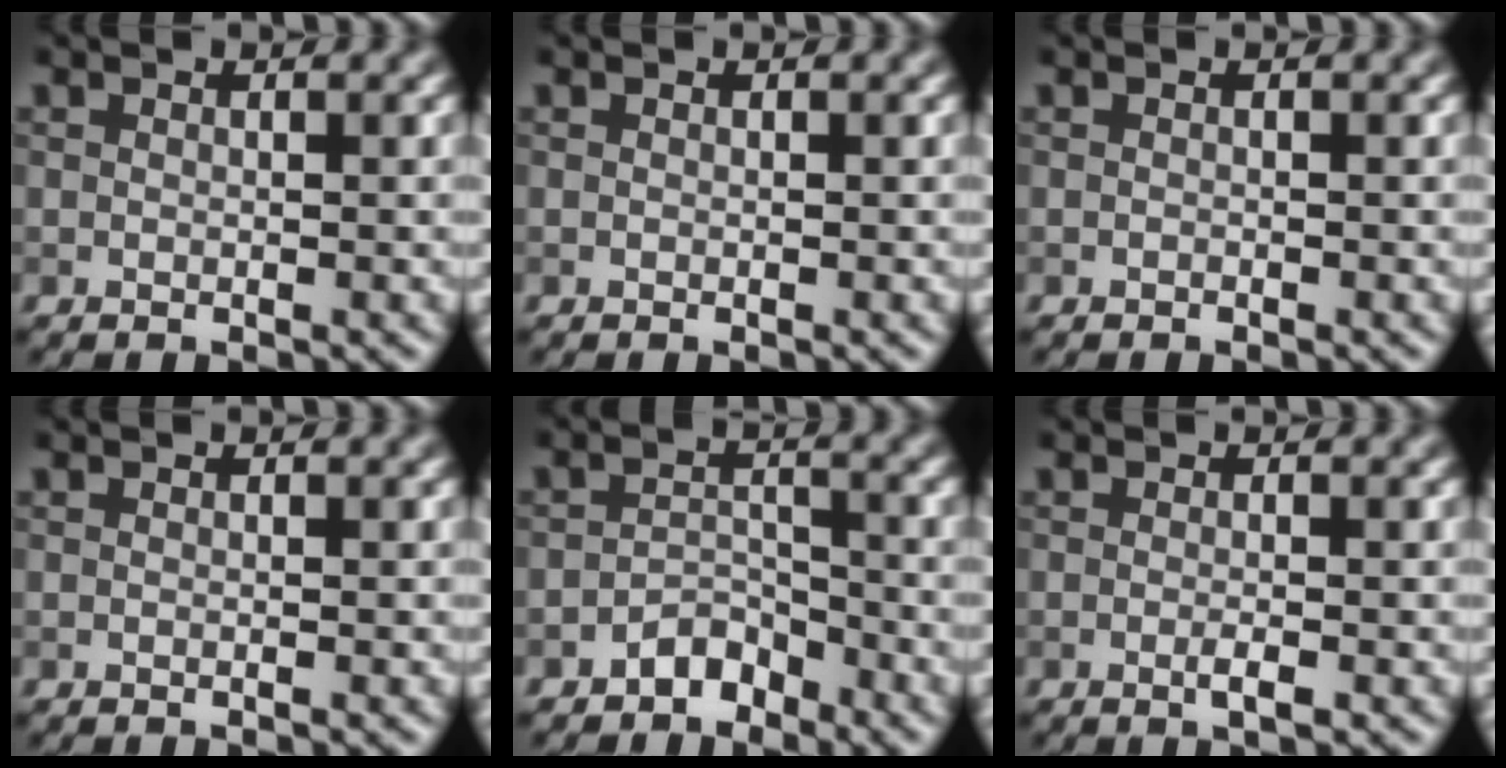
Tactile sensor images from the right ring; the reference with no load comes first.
{"total": 0.0}
{"total": 0.0}
{"total": 0.0}
{"total": 2.3, "force": [-2.0, 1.1, 0.5], "torque": [-0.004, 0.009, -0.038]}
{"total": 1.2, "force": [-0.6, 0.1, 1.0], "torque": [-0.020, -0.004, -0.014]}